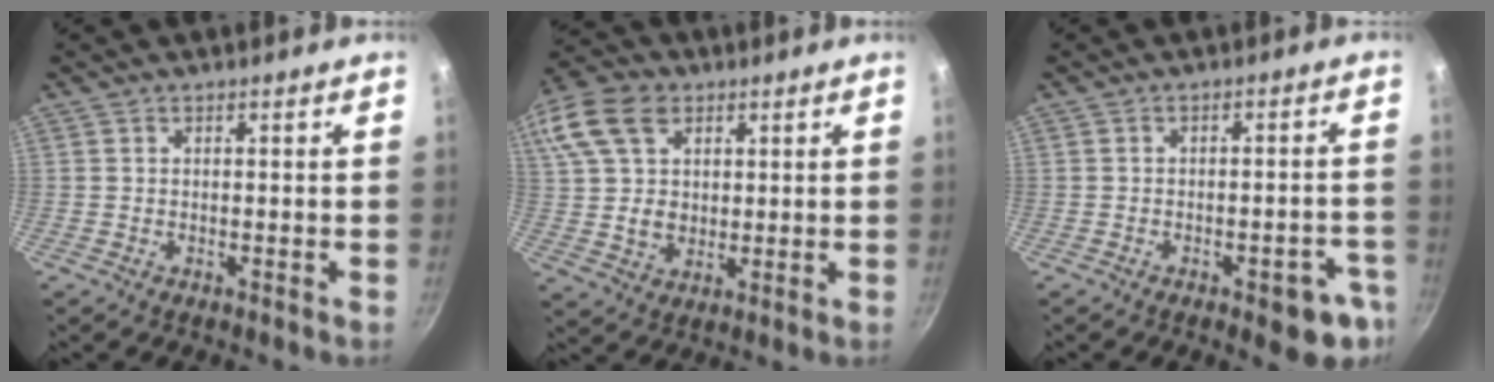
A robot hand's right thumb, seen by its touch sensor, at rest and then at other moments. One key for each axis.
{"total": 21.1, "fx": 8.4, "fy": 15.4, "fz": 11.7, "tx": -0.266, "ty": 0.025, "tz": 0.155}
{"total": 9.0, "fx": -4.4, "fy": 3.6, "fz": 6.9, "tx": -0.043, "ty": 0.026, "tz": -0.048}